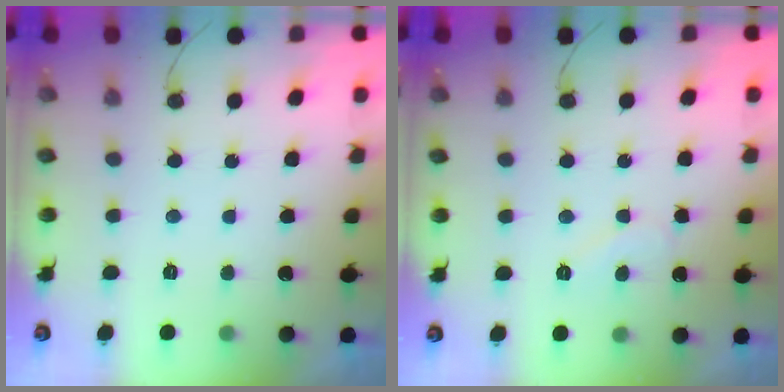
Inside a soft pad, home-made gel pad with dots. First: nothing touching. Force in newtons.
{"total": 4.9, "press": 4.9, "slide": 0.5}